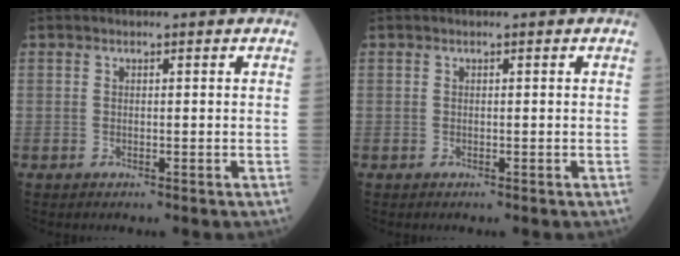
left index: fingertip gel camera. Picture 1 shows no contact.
{"total": 0.0}